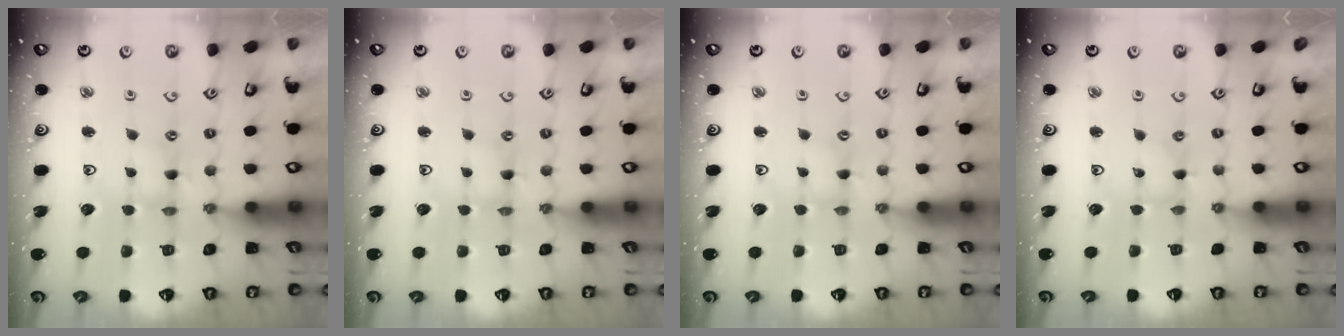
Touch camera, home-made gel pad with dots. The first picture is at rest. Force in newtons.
{"total": 0.0}
{"total": 0.6, "press": 0.6, "slide": 0.2}
{"total": 0.0}